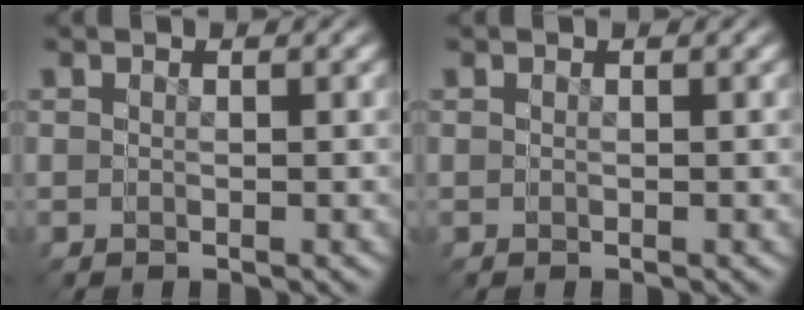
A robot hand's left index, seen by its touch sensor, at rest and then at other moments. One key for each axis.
{"total": 0.0}